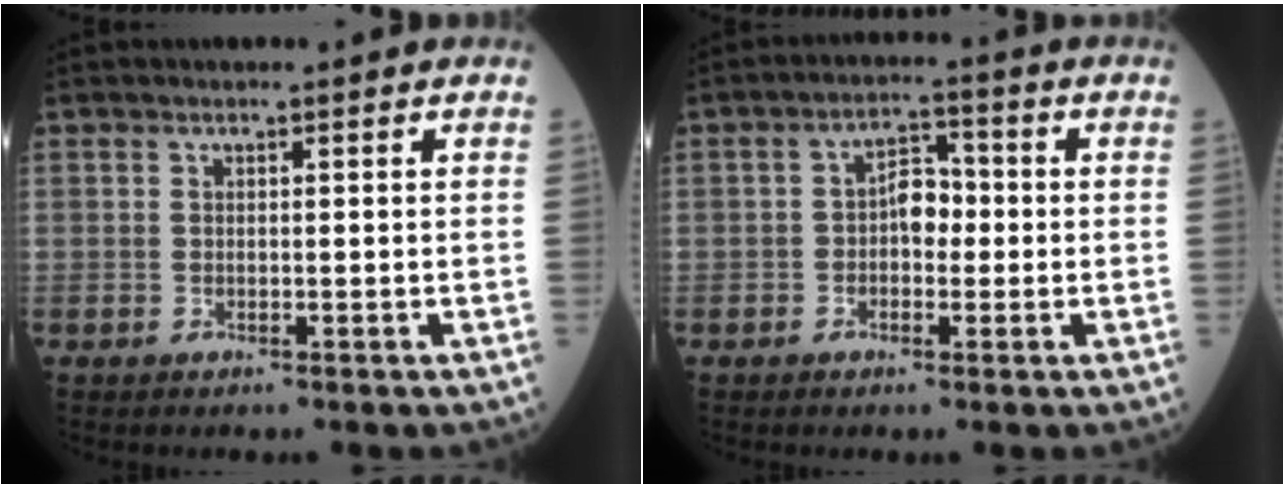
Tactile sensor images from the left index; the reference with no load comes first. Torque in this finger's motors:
{"motor_torque": [0.30, 0.29, 0.10, 0.02]}